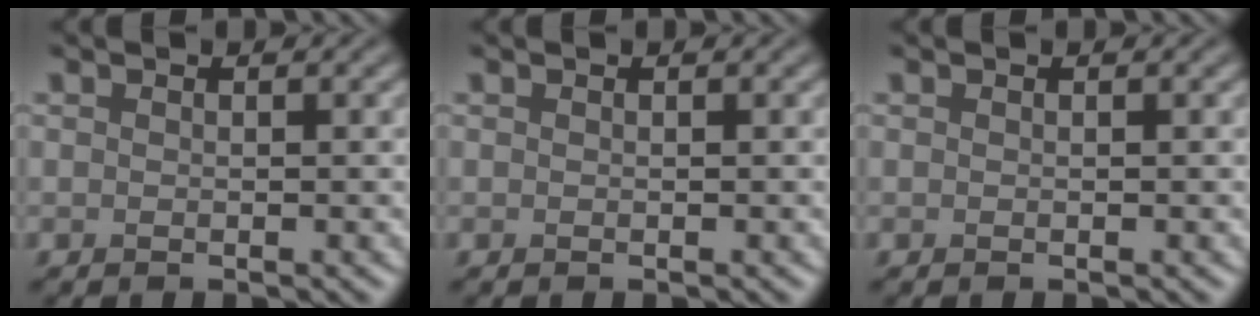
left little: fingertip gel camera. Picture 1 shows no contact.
{"total": 0.0}
{"total": 0.0}